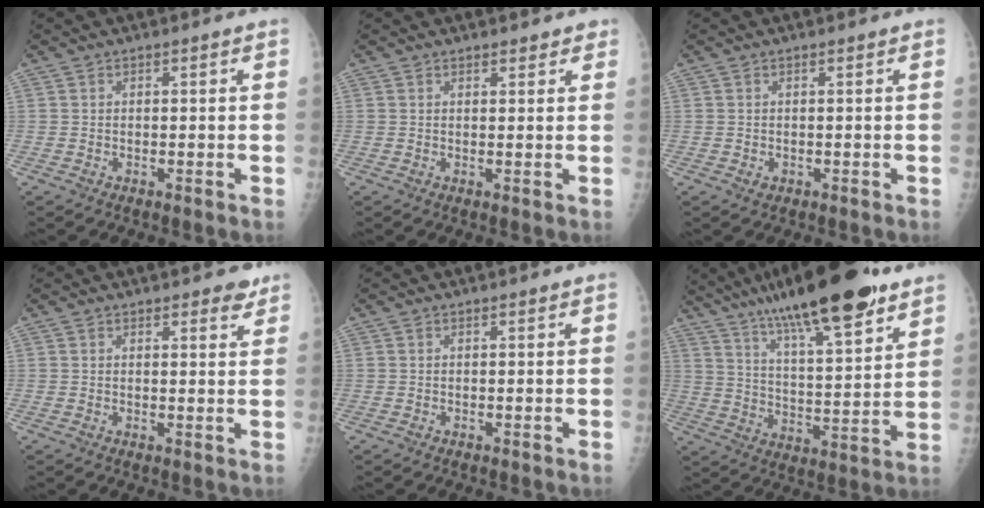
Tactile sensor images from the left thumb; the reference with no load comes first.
{"total": 1.9, "force": [1.6, 1.0, 0.4], "torque": [0.015, -0.005, 0.014]}
{"total": 0.8, "force": [0.1, 0.7, 0.3], "torque": [-0.002, 0.000, 0.003]}
{"total": 3.0, "force": [2.4, 1.3, 1.3], "torque": [0.005, -0.013, 0.027]}
{"total": 0.0}
{"total": 22.9, "force": [15.3, 5.1, 16.2], "torque": [-0.258, -0.047, 0.249]}